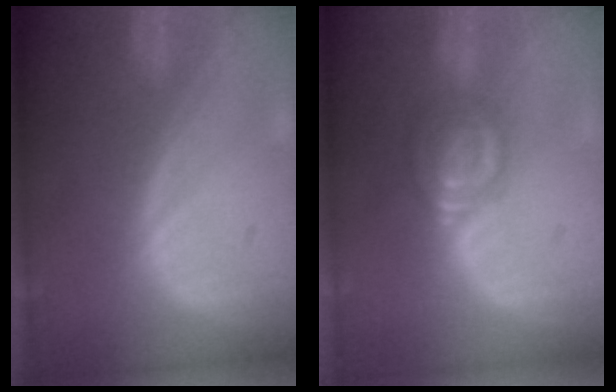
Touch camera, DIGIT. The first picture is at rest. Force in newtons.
{"total": 6.4, "press": 5.8, "slide": 2.8}